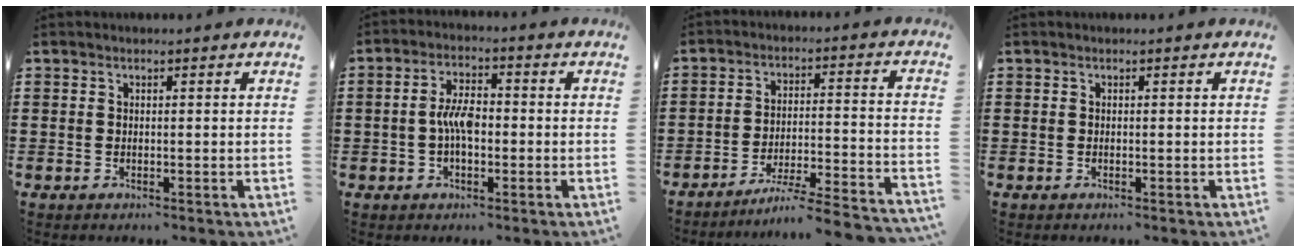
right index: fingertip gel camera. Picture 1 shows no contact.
{"total": 5.0, "force": [-0.7, 2.3, 4.4], "torque": [-0.089, 0.002, -0.013]}
{"total": 6.4, "force": [-5.8, -0.7, 2.8], "torque": [-0.051, -0.016, -0.112]}
{"total": 0.0}